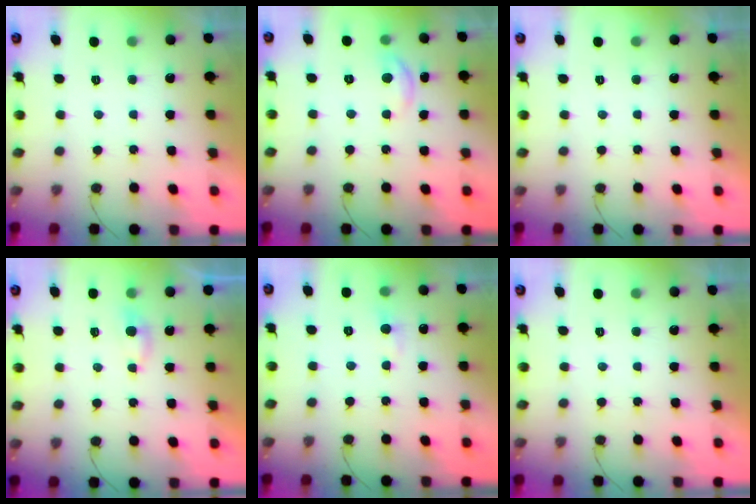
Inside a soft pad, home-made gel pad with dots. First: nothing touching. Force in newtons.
{"total": 5.2, "press": 5.2, "slide": 0.4}
{"total": 0.0}
{"total": 2.7, "press": 2.6, "slide": 0.5}
{"total": 5.3, "press": 5.3, "slide": 0.7}
{"total": 0.0}